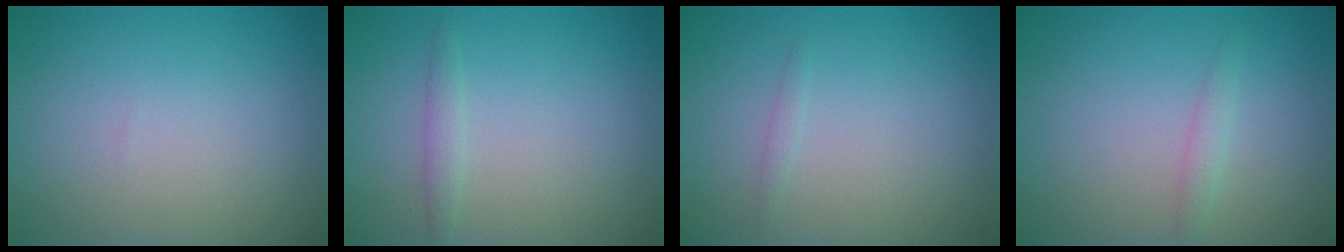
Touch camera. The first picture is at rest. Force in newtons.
{"total": 1.1, "press": 1.1, "slide": 0.0}
{"total": 0.6, "press": 0.5, "slide": 0.0}
{"total": 1.0, "press": 1.0, "slide": 0.0}